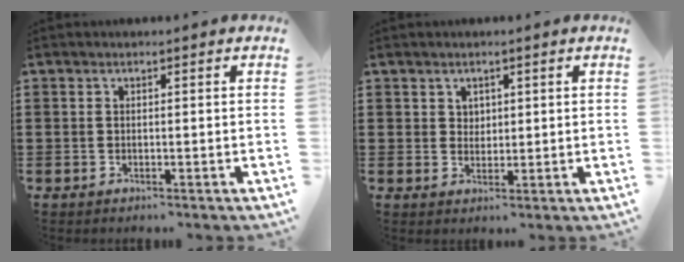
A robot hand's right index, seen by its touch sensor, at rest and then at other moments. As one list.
[{"total": 1.9, "force": [1.2, 1.5, 0.3], "torque": [-0.011, 0.007, 0.022]}]